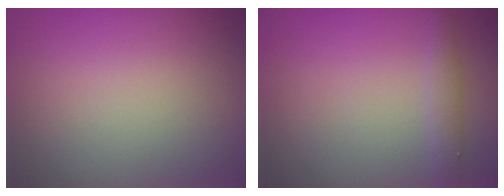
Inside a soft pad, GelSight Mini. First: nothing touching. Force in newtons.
{"total": 1.5, "press": 1.5, "slide": 0.1}